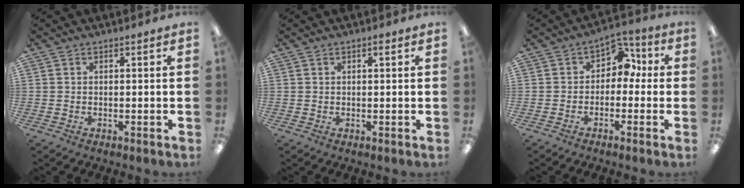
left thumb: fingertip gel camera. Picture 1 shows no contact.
{"total": 1.3, "force": [0.7, 0.6, 1.0], "torque": [-0.013, 0.000, 0.009]}
{"total": 5.8, "force": [1.0, 4.7, 3.3], "torque": [-0.048, 0.006, 0.014]}